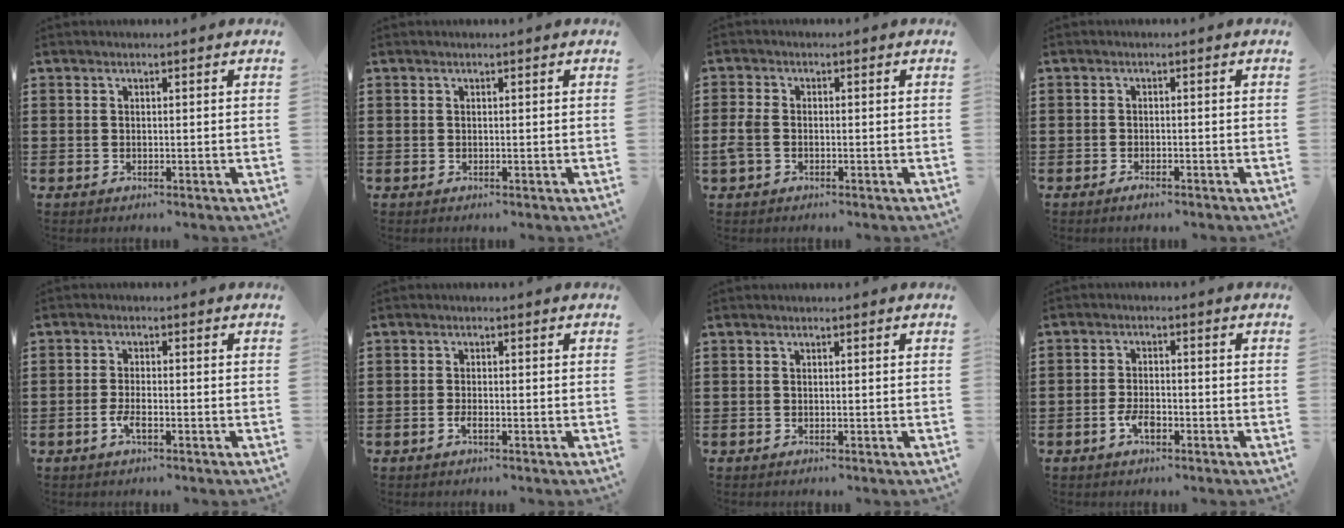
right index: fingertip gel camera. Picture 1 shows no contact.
{"total": 0.0}
{"total": 2.9, "force": [-1.0, 1.8, 2.1], "torque": [-0.069, -0.009, -0.027]}
{"total": 1.1, "force": [-1.0, 0.1, 0.4], "torque": [-0.010, -0.005, -0.019]}
{"total": 2.7, "force": [-1.2, 0.6, 2.3], "torque": [-0.055, -0.006, -0.026]}
{"total": 1.4, "force": [-0.7, 0.3, 1.2], "torque": [-0.032, -0.007, -0.013]}
{"total": 0.0}
{"total": 3.4, "force": [-1.7, 1.4, 2.6], "torque": [-0.059, -0.002, -0.034]}